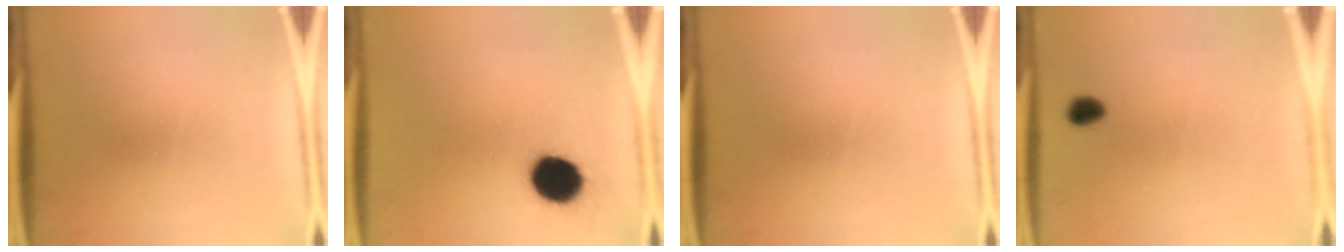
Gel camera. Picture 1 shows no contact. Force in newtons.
{"total": 10.5}
{"total": 0.0}
{"total": 3.0}